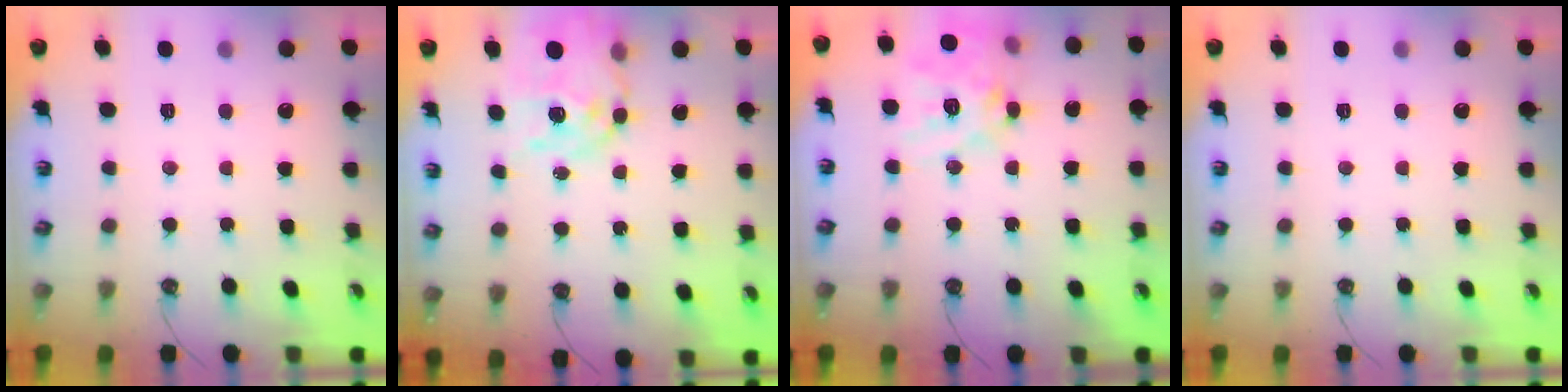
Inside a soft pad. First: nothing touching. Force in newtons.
{"total": 13.3, "press": 13.2, "slide": 1.4}
{"total": 16.8, "press": 16.8, "slide": 1.4}
{"total": 0.0}